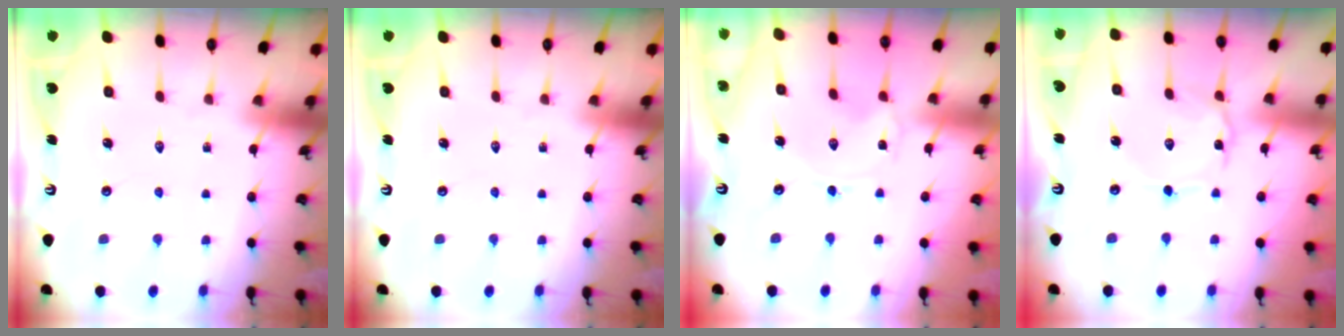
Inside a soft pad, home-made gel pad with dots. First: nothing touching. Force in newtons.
{"total": 0.0}
{"total": 0.0}
{"total": 1.4, "press": 1.3, "slide": 0.2}